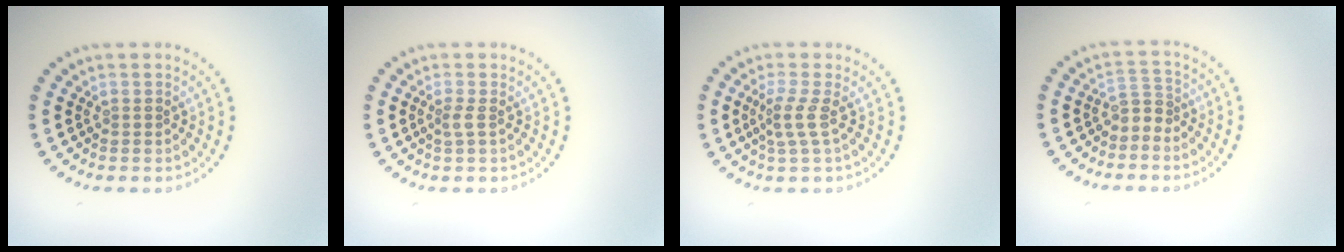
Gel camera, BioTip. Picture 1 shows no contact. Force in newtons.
{"total": 0.9, "press": 0.6, "slide": 0.8}
{"total": 2.1, "press": 1.4, "slide": 1.6}
{"total": 1.7, "press": 1.1, "slide": 1.3}